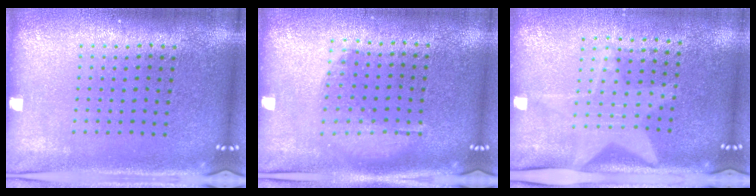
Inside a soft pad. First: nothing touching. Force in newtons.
{"total": 1.0, "press": 0.9, "slide": 0.4}
{"total": 1.9, "press": 1.5, "slide": 1.1}